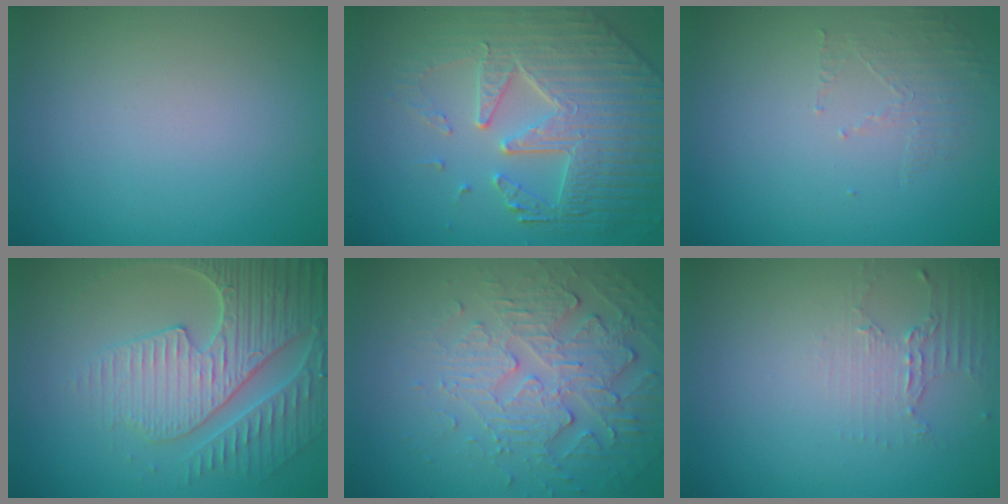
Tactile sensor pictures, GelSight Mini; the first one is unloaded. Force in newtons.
{"total": 7.0, "press": 5.7, "slide": 4.2}
{"total": 1.5, "press": 0.5, "slide": 1.4}
{"total": 6.0, "press": 5.1, "slide": 3.1}
{"total": 5.4, "press": 3.7, "slide": 4.0}
{"total": 2.0, "press": 1.5, "slide": 1.4}